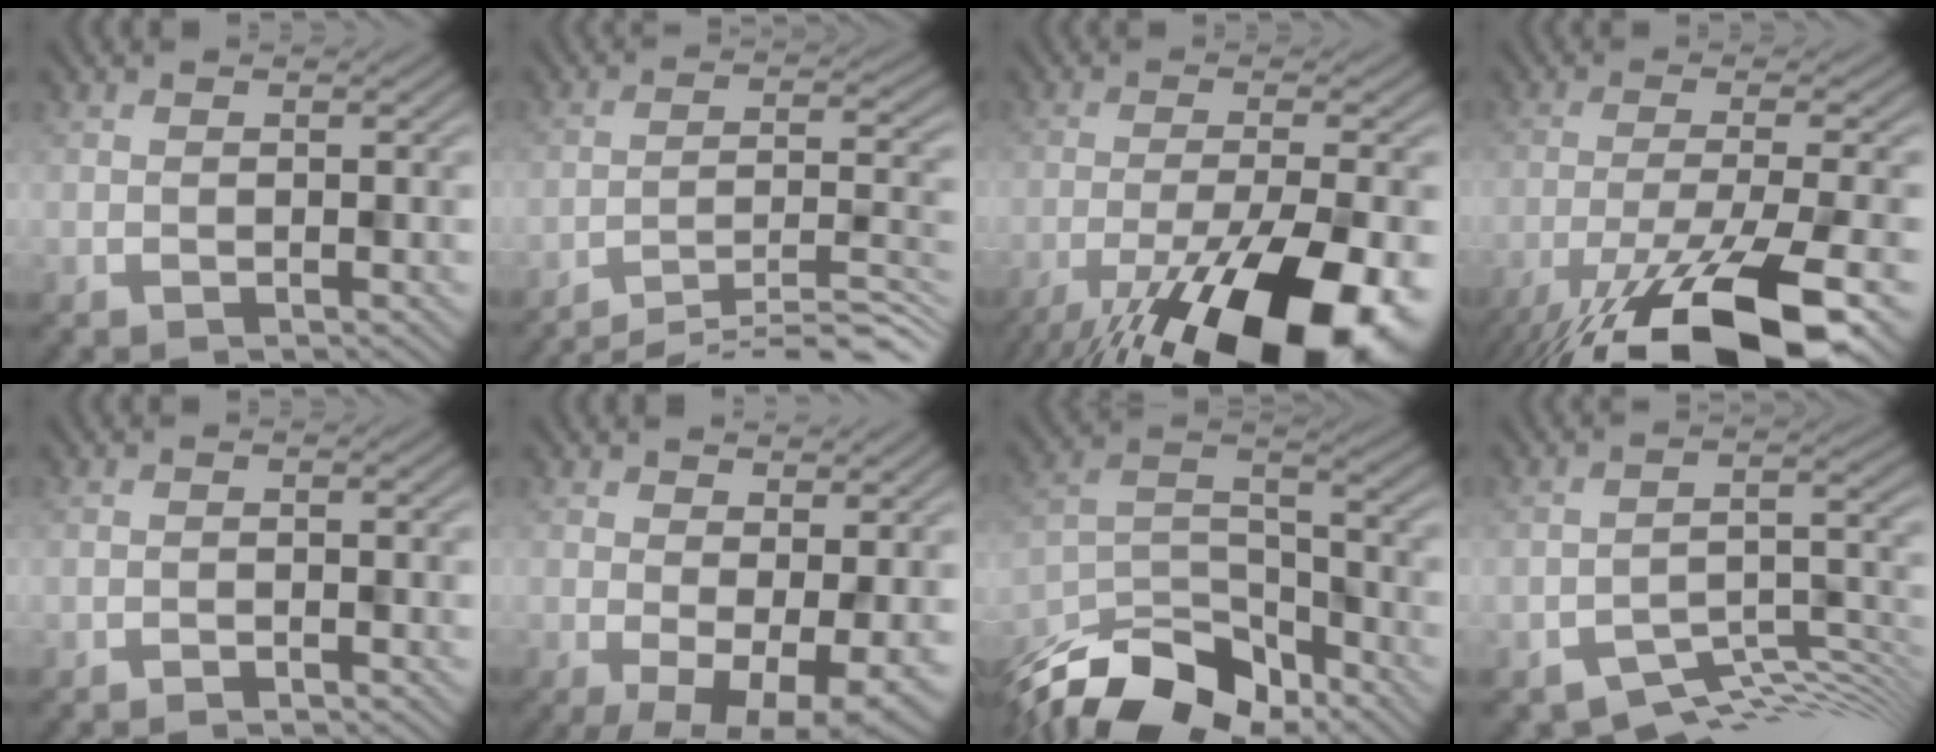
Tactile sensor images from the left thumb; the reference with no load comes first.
{"total": 11.6, "force": [-9.8, 1.5, 6.0], "torque": [-0.092, 0.018, -0.144]}
{"total": 18.5, "force": [-11.7, 5.7, 13.2], "torque": [-0.192, -0.046, -0.171]}
{"total": 16.1, "force": [-10.3, 3.8, 11.7], "torque": [-0.214, -0.022, -0.167]}
{"total": 1.0, "force": [-1.0, 0.0, 0.2], "torque": [-0.002, 0.003, -0.017]}
{"total": 7.1, "force": [-1.1, 2.4, 6.6], "torque": [-0.115, -0.013, -0.003]}
{"total": 13.6, "force": [-11.1, 5.3, 6.0], "torque": [-0.133, -0.003, -0.196]}
{"total": 6.8, "force": [-5.3, 2.1, 3.7], "torque": [-0.044, -0.008, -0.090]}